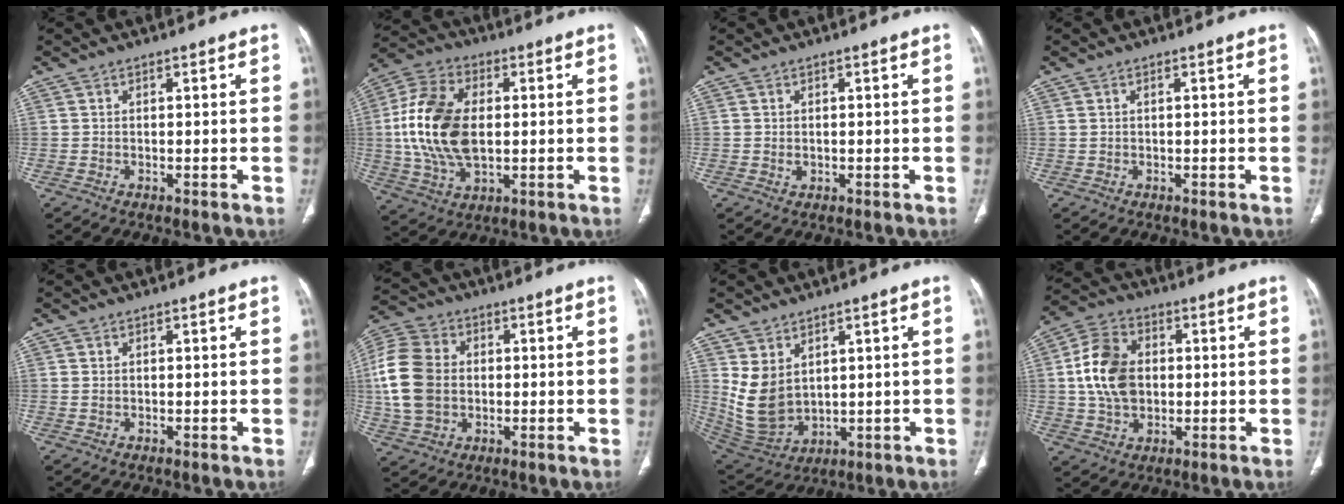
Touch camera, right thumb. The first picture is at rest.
{"total": 17.2, "force": [0.8, 10.4, 13.7], "torque": [-0.271, 0.009, 0.017]}
{"total": 1.0, "force": [0.1, 0.8, 0.5], "torque": [-0.004, 0.001, 0.005]}
{"total": 0.5, "force": [0.2, 0.3, 0.4], "torque": [-0.007, 0.005, 0.007]}
{"total": 0.5, "force": [0.3, 0.4, 0.2], "torque": [0.003, 0.001, 0.005]}
{"total": 14.6, "force": [0.5, 11.1, 9.5], "torque": [-0.183, 0.016, 0.008]}
{"total": 10.3, "force": [3.2, 7.2, 6.7], "torque": [-0.117, -0.018, 0.093]}
{"total": 12.7, "force": [0.8, 9.1, 8.8], "torque": [-0.147, 0.015, 0.015]}